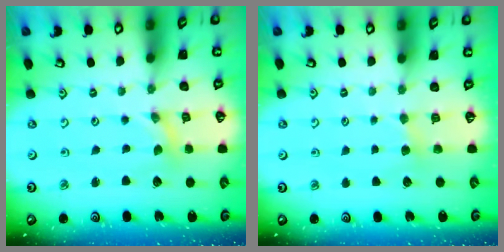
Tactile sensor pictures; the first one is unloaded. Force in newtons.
{"total": 2.9, "press": 2.9, "slide": 0.4}